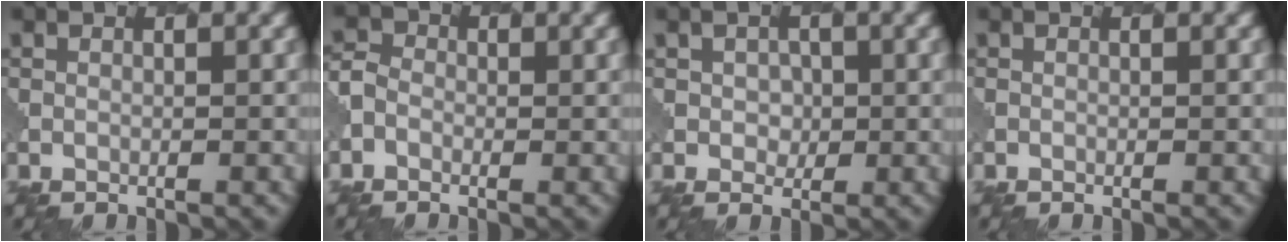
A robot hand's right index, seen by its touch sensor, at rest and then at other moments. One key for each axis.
{"total": 2.1, "fx": -0.8, "fy": 1.7, "fz": 0.9, "tx": -0.015, "ty": 0.003, "tz": -0.025}
{"total": 1.4, "fx": 0.4, "fy": 1.3, "fz": 0.5, "tx": -0.006, "ty": -0.005, "tz": 0.006}
{"total": 0.0}